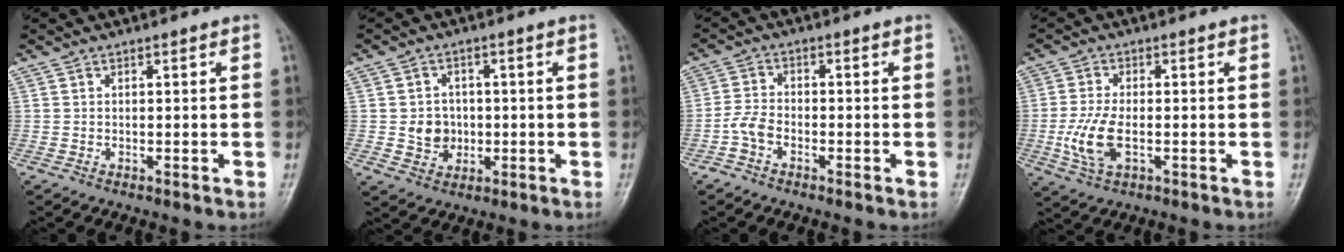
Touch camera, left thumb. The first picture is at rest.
{"total": 5.2, "force": [-0.4, 4.8, 2.2], "torque": [-0.010, 0.003, -0.004]}
{"total": 3.6, "force": [-2.0, 2.1, 2.1], "torque": [-0.043, 0.011, -0.045]}
{"total": 7.1, "force": [-1.6, 3.6, 5.9], "torque": [-0.132, 0.000, -0.026]}